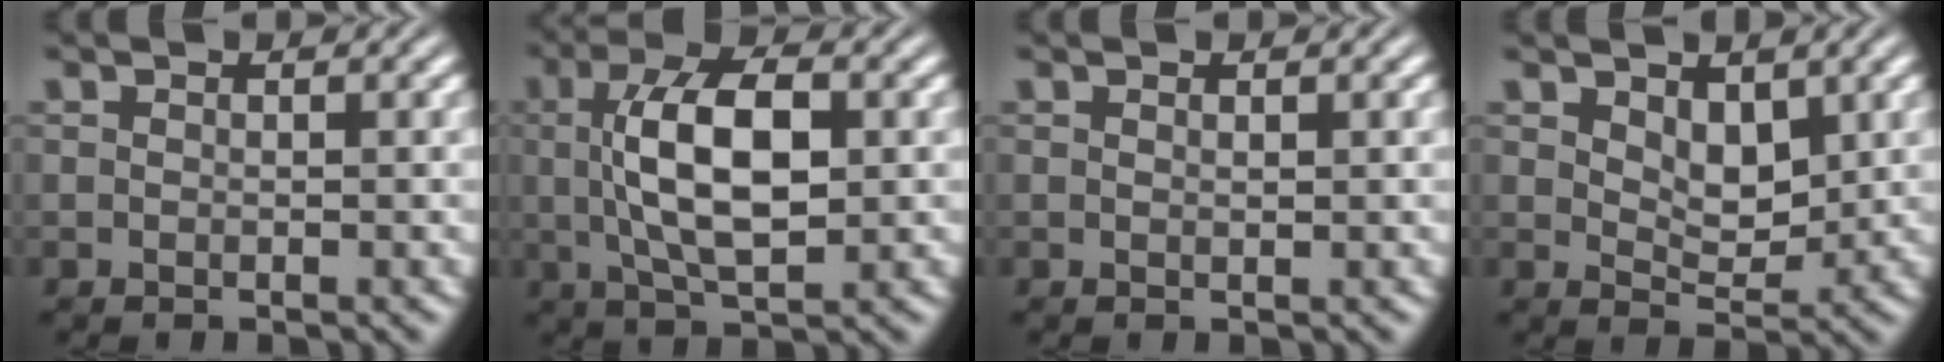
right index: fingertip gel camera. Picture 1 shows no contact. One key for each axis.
{"total": 6.4, "fx": 0.7, "fy": 2.0, "fz": 6.0, "tx": -0.097, "ty": -0.005, "tz": 0.020}
{"total": 0.5, "fx": 0.2, "fy": -0.5, "fz": 0.1, "tx": -0.001, "ty": -0.004, "tz": 0.007}
{"total": 2.4, "fx": 1.9, "fy": 0.0, "fz": 1.4, "tx": -0.004, "ty": -0.014, "tz": 0.041}